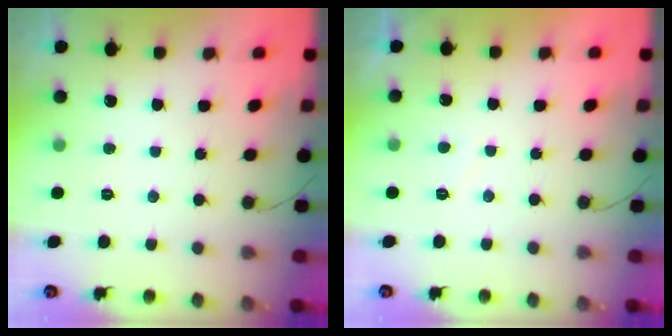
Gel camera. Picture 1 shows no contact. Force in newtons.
{"total": 1.4, "press": 1.2, "slide": 0.7}